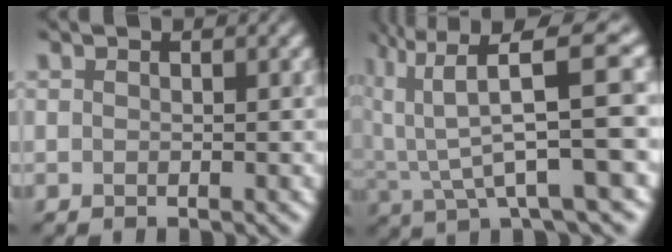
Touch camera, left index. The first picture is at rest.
{"total": 8.4, "force": [2.9, 1.5, 7.7], "torque": [-0.139, 0.020, 0.060]}